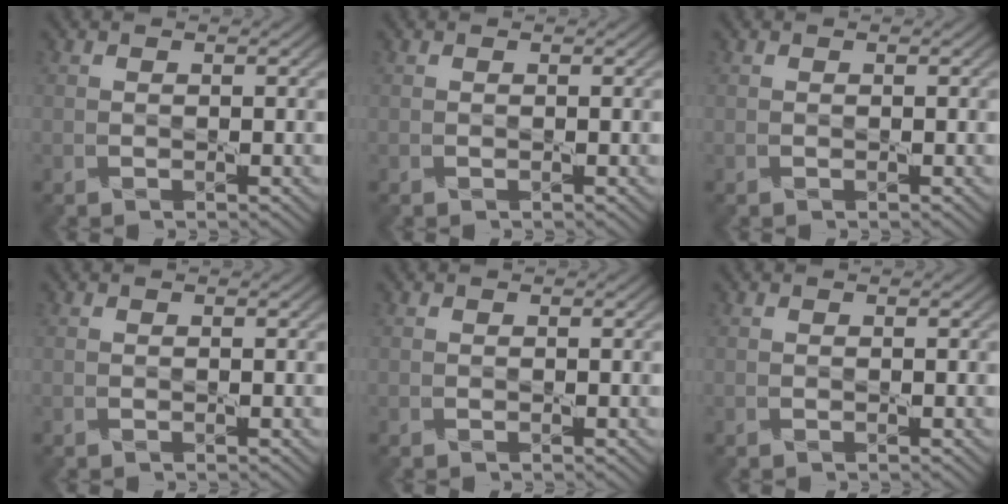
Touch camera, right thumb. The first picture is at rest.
{"total": 0.0}
{"total": 0.0}
{"total": 0.0}
{"total": 0.0}
{"total": 0.0}